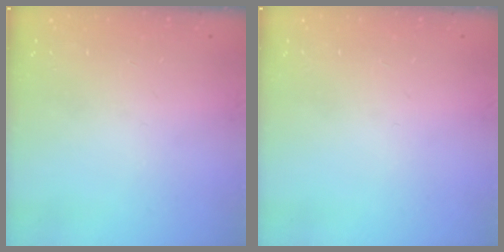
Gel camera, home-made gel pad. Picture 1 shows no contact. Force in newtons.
{"total": 0.0}